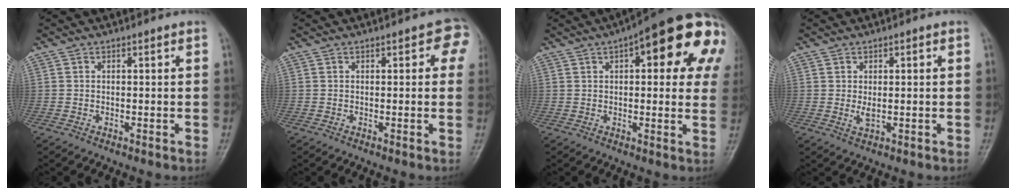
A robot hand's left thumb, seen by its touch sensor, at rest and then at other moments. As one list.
[{"total": 4.0, "force": [1.3, 2.1, 3.2], "torque": [-0.007, 0.003, 0.003]}, {"total": 22.1, "force": [8.1, 7.9, 19.0], "torque": [-0.220, 0.011, 0.092]}, {"total": 2.2, "force": [0.1, 1.1, 1.9], "torque": [-0.037, 0.001, 0.004]}]